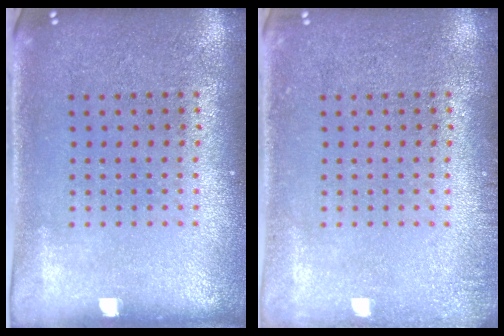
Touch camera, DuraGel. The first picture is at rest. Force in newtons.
{"total": 1.1, "press": 1.0, "slide": 0.2}